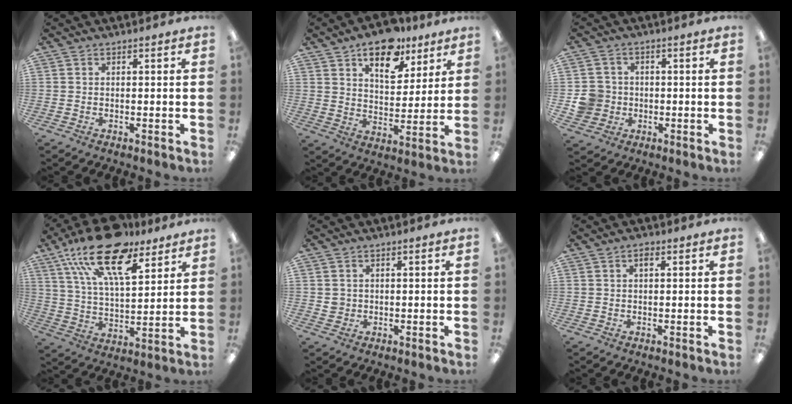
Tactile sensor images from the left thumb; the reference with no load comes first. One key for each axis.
{"total": 14.7, "fx": 9.9, "fy": 7.7, "fz": 7.7, "tx": -0.097, "ty": -0.051, "tz": 0.172}
{"total": 6.9, "fx": -0.6, "fy": 6.6, "fz": 2.0, "tx": -0.053, "ty": 0.016, "tz": -0.006}
{"total": 20.5, "fx": 13.8, "fy": 8.3, "fz": 12.7, "tx": -0.225, "ty": -0.069, "tz": 0.243}
{"total": 2.0, "fx": 0.5, "fy": 2.0, "fz": 0.3, "tx": -0.009, "ty": 0.003, "tz": 0.008}
{"total": 1.7, "fx": 0.7, "fy": 0.8, "fz": 1.3, "tx": -0.021, "ty": 0.002, "tz": 0.010}